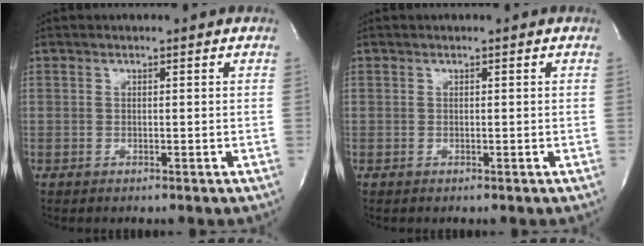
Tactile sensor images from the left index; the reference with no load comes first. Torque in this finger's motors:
{"motor_torque": [0.00, 0.00, 0.00, 0.00]}